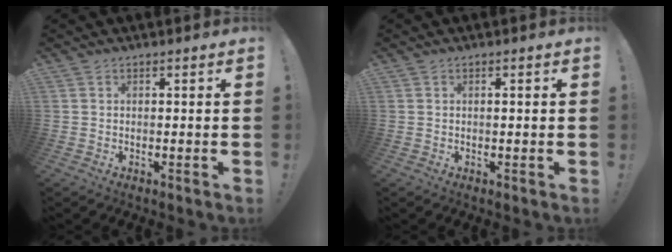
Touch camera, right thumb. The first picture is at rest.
{"total": 0.8, "force": [0.1, -0.1, 0.7], "torque": [-0.015, 0.000, 0.000]}